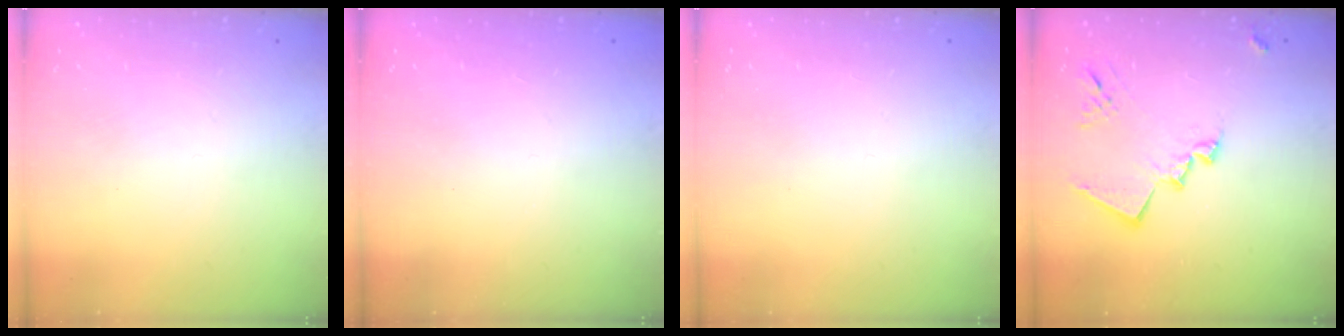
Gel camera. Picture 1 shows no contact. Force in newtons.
{"total": 0.9, "press": 0.9, "slide": 0.1}
{"total": 0.0}
{"total": 15.6, "press": 15.5, "slide": 1.2}